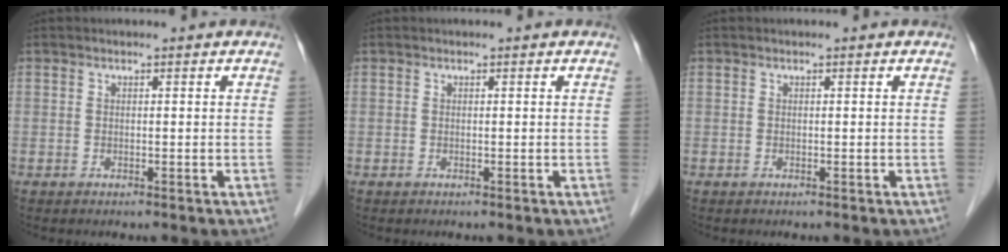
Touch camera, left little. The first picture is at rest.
{"total": 0.0}
{"total": 0.0}